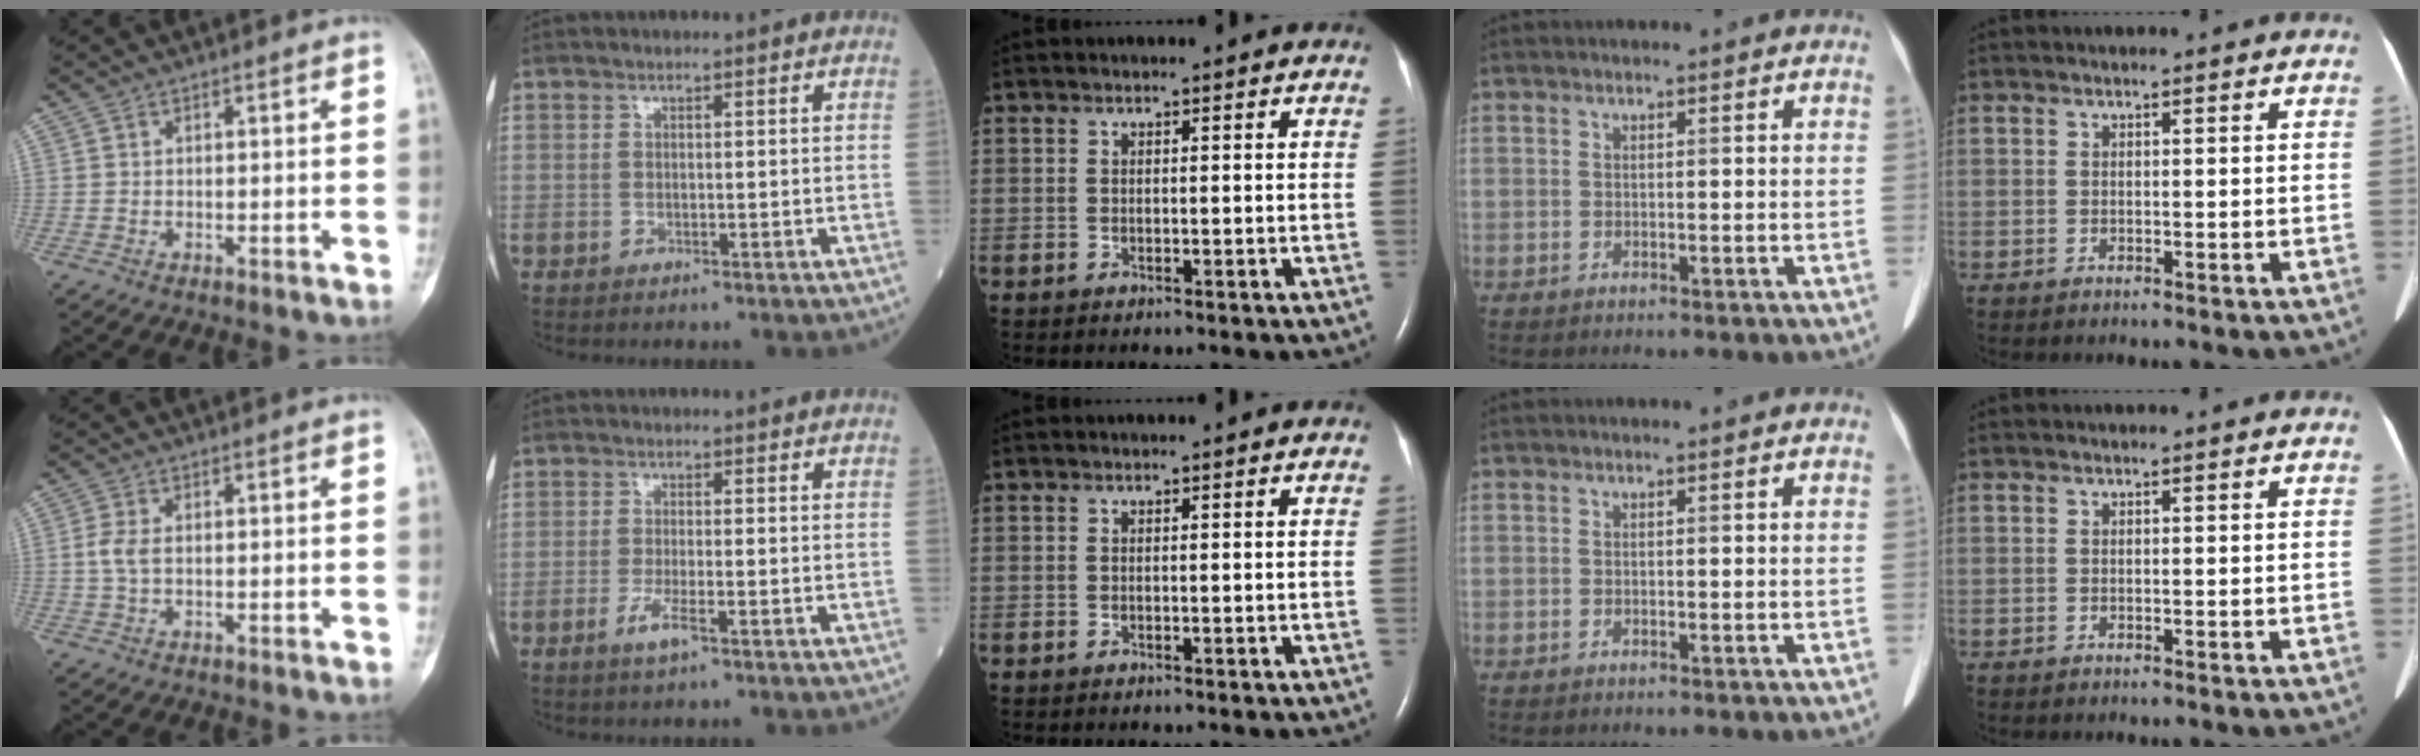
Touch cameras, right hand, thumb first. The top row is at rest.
{"thumb": {"total": 2.7, "force": [0.1, 1.4, 2.3], "torque": [-0.061, 0.003, -0.001]}, "index": {"total": 2.8, "force": [-1.5, 0.2, 2.4], "torque": [-0.053, -0.005, -0.030]}}